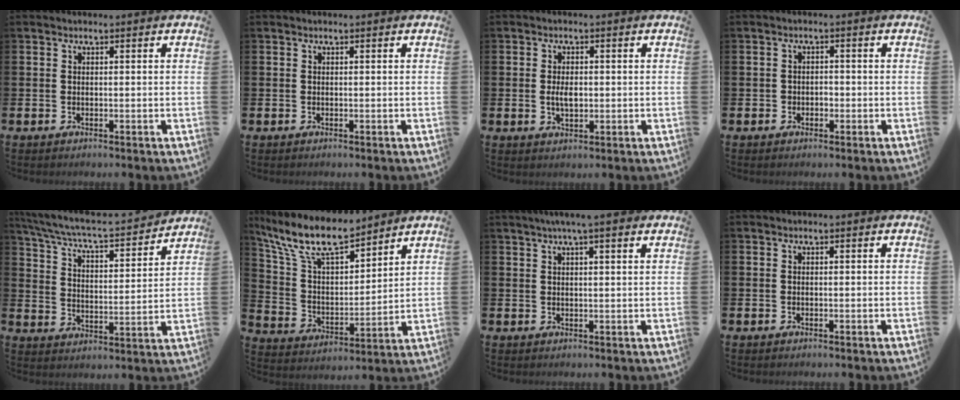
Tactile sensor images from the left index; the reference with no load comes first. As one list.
[{"total": 0.0}, {"total": 2.8, "force": [0.0, 1.6, 2.3], "torque": [-0.030, -0.001, -0.006]}, {"total": 1.4, "force": [-0.5, 1.2, 0.5], "torque": [-0.003, 0.000, -0.014]}, {"total": 6.5, "force": [6.0, 0.9, 2.3], "torque": [-0.078, -0.048, 0.098]}, {"total": 11.3, "force": [9.7, 2.8, 5.1], "torque": [-0.146, -0.048, 0.174]}, {"total": 3.6, "force": [3.0, -0.2, 2.0], "torque": [-0.038, -0.007, 0.050]}, {"total": 0.0}]